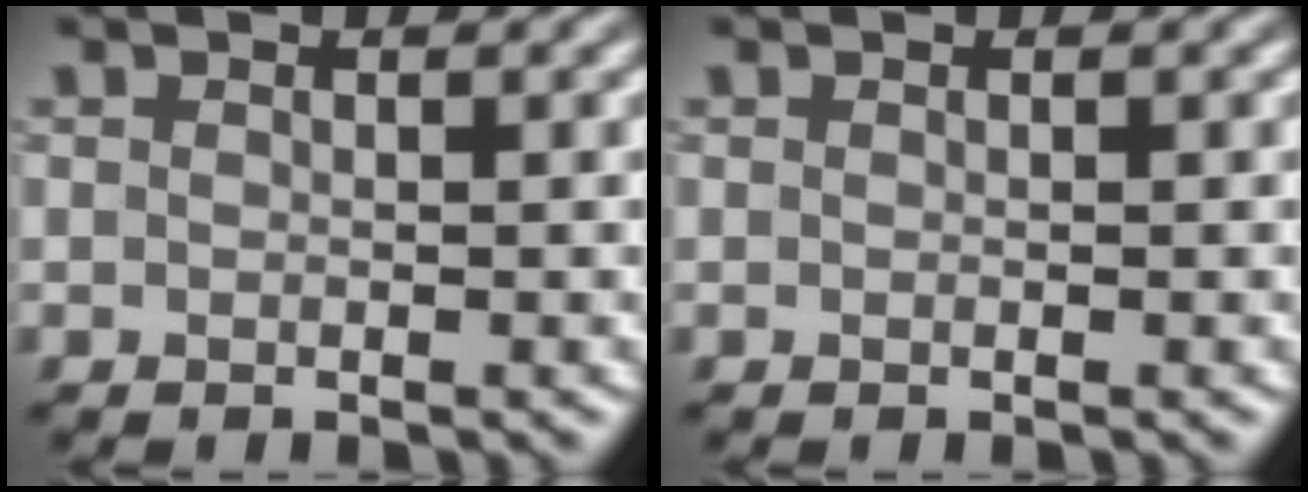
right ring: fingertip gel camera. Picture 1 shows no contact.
{"total": 0.0}